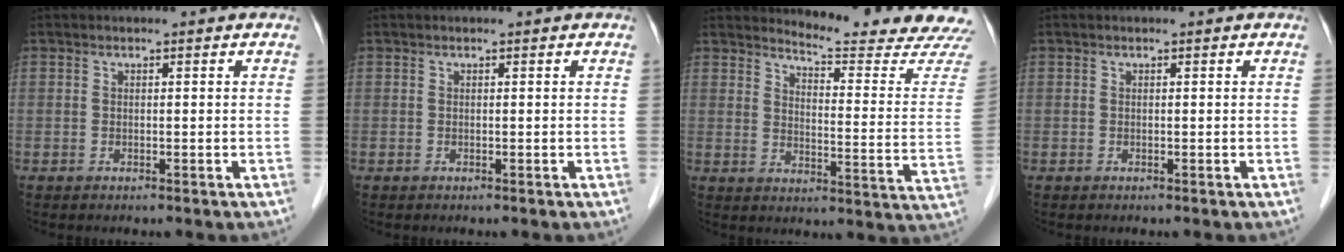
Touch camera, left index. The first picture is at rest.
{"total": 0.0}
{"total": 15.4, "force": [15.1, -1.9, 2.3], "torque": [-0.033, -0.123, 0.173]}
{"total": 0.0}